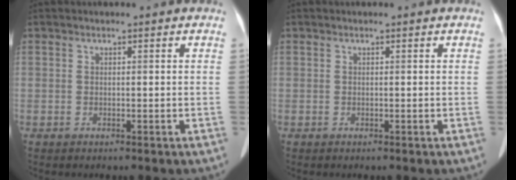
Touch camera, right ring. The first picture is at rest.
{"total": 0.0}